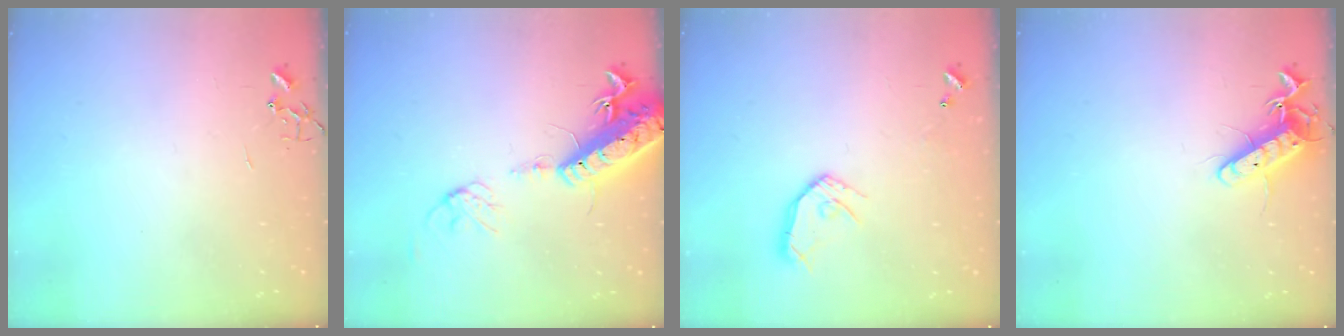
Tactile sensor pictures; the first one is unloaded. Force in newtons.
{"total": 18.0, "press": 17.6, "slide": 4.1}
{"total": 10.7, "press": 10.6, "slide": 1.0}
{"total": 12.5, "press": 12.4, "slide": 1.0}